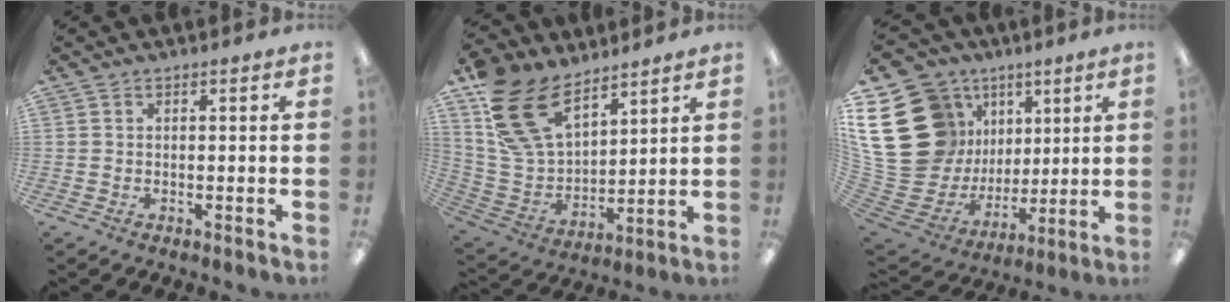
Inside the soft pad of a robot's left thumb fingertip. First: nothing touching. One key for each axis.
{"total": 17.8, "fx": 11.2, "fy": 10.2, "fz": 9.4, "tx": -0.220, "ty": -0.044, "tz": 0.214}
{"total": 27.5, "fx": 7.8, "fy": 22.3, "fz": 14.2, "tx": -0.281, "ty": -0.060, "tz": 0.195}